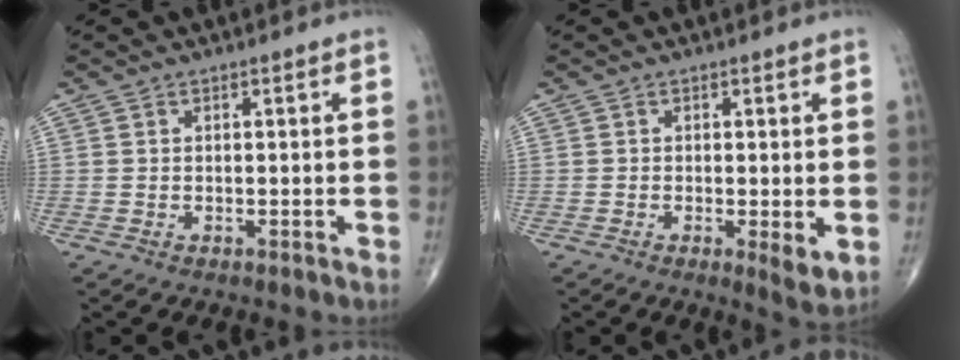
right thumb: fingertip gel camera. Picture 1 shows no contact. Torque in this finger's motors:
{"motor_torque": [0.12, 0.90, -0.08, -0.01, 0.13]}